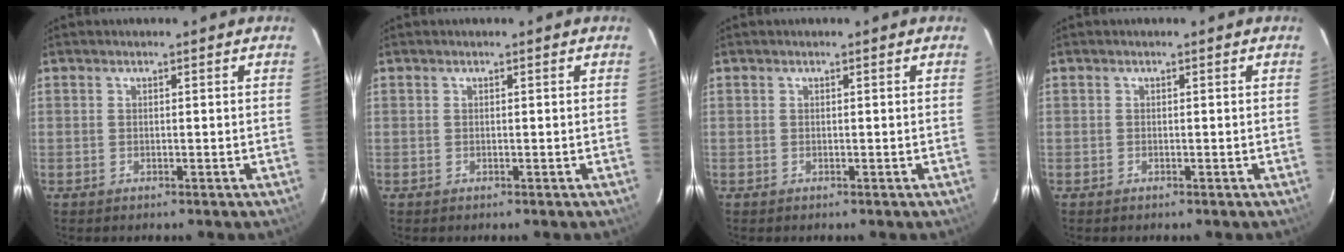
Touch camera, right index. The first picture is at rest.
{"total": 0.0}
{"total": 0.0}
{"total": 0.0}